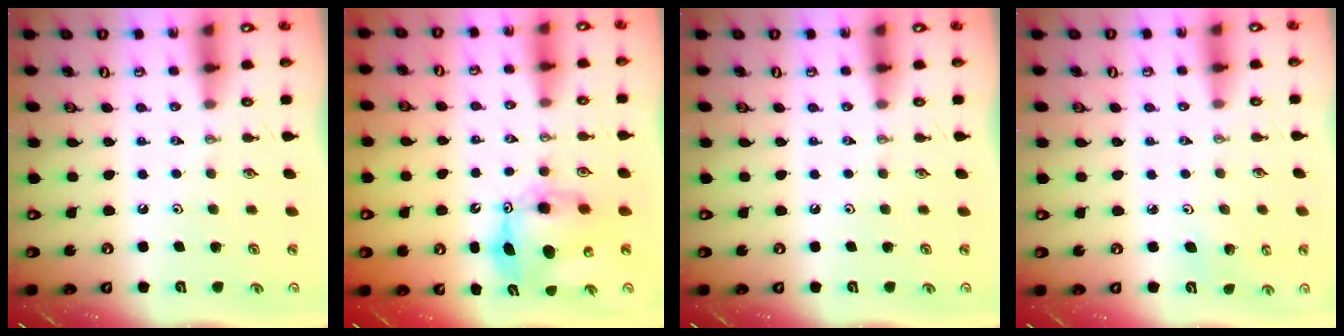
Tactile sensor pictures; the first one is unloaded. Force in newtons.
{"total": 10.8, "press": 10.8, "slide": 0.9}
{"total": 0.0}
{"total": 2.9, "press": 2.8, "slide": 0.3}